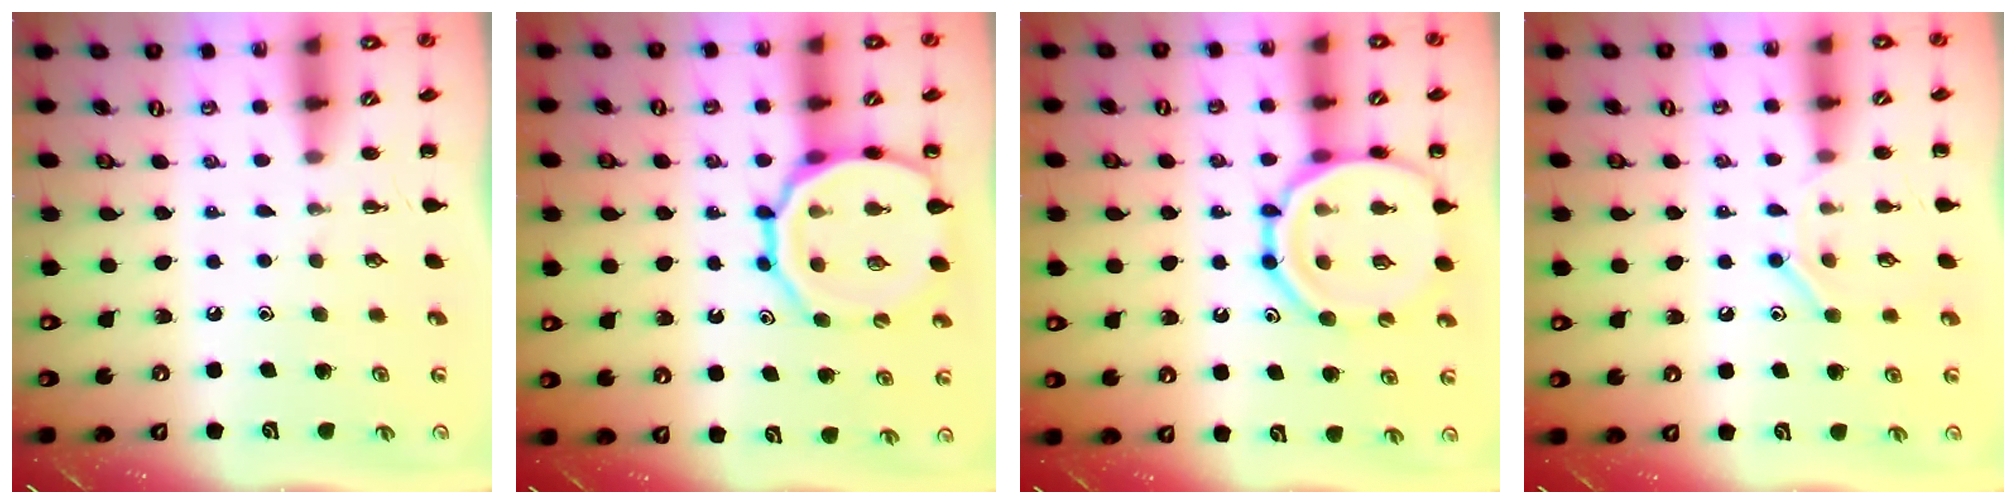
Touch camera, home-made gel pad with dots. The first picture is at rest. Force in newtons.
{"total": 16.7, "press": 16.4, "slide": 3.0}
{"total": 16.4, "press": 16.3, "slide": 2.5}
{"total": 8.4, "press": 8.4, "slide": 0.6}